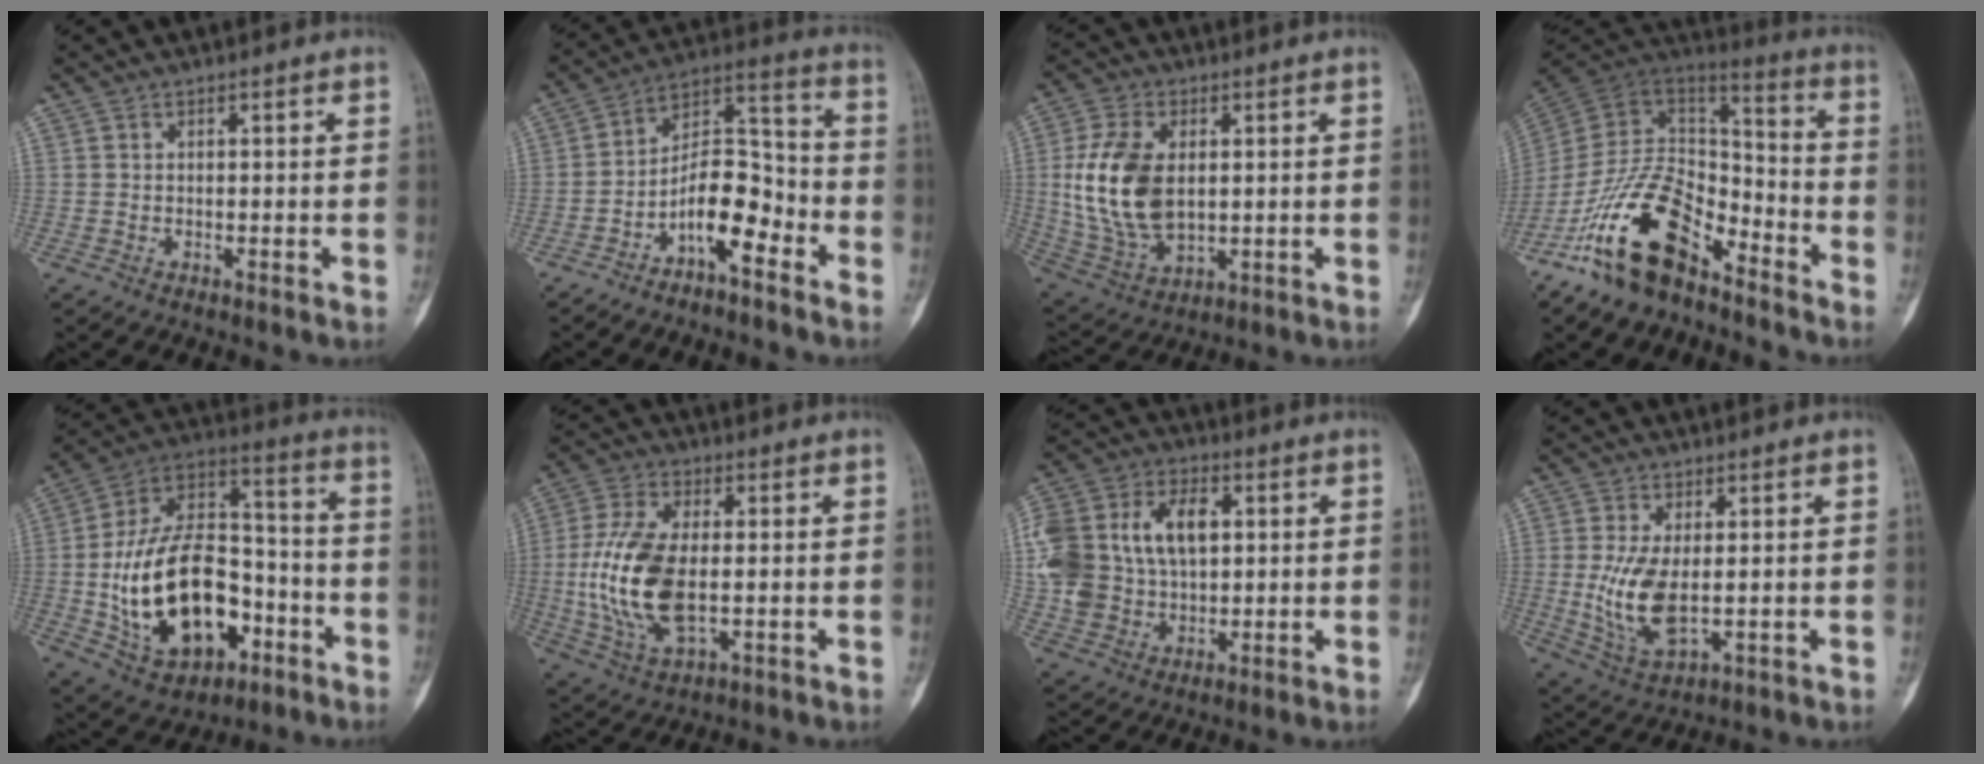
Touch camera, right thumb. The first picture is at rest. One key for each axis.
{"total": 11.5, "fx": -5.9, "fy": 5.2, "fz": 8.5, "tx": -0.138, "ty": 0.073, "tz": -0.106}
{"total": 15.5, "fx": 1.6, "fy": 9.4, "fz": 12.3, "tx": -0.245, "ty": -0.010, "tz": 0.043}
{"total": 19.5, "fx": -12.3, "fy": 9.7, "fz": 11.7, "tx": -0.193, "ty": 0.093, "tz": -0.230}
{"total": 25.4, "fx": -6.9, "fy": 15.4, "fz": 19.0, "tx": -0.318, "ty": 0.049, "tz": -0.096}
{"total": 15.9, "fx": -0.8, "fy": 8.1, "fz": 13.6, "tx": -0.291, "ty": -0.005, "tz": -0.009}
{"total": 24.0, "fx": 4.3, "fy": 17.0, "fz": 16.5, "tx": -0.358, "ty": 0.032, "tz": 0.089}
{"total": 9.8, "fx": -0.1, "fy": 4.8, "fz": 8.5, "tx": -0.175, "ty": -0.014, "tz": 0.014}